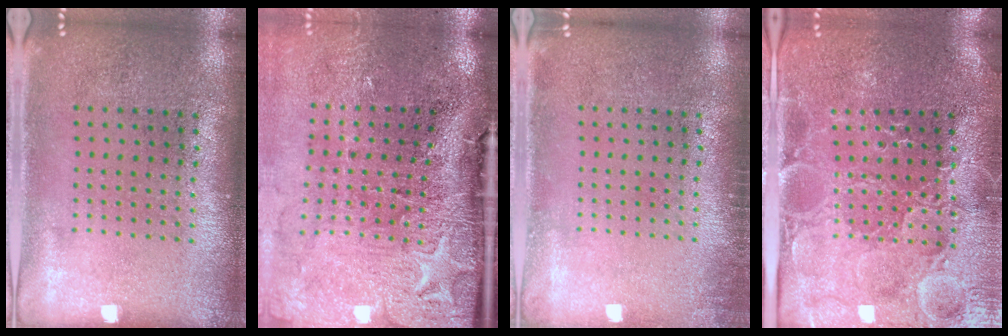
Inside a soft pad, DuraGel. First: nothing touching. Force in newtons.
{"total": 5.0, "press": 3.9, "slide": 3.1}
{"total": 1.0, "press": 1.0, "slide": 0.2}
{"total": 3.7, "press": 3.6, "slide": 0.7}